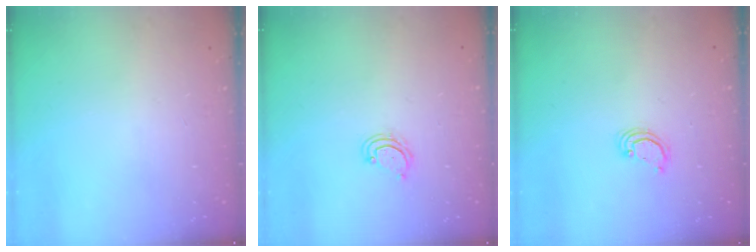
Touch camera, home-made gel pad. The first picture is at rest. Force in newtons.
{"total": 4.4, "press": 4.3, "slide": 0.3}
{"total": 2.0, "press": 2.0, "slide": 0.2}